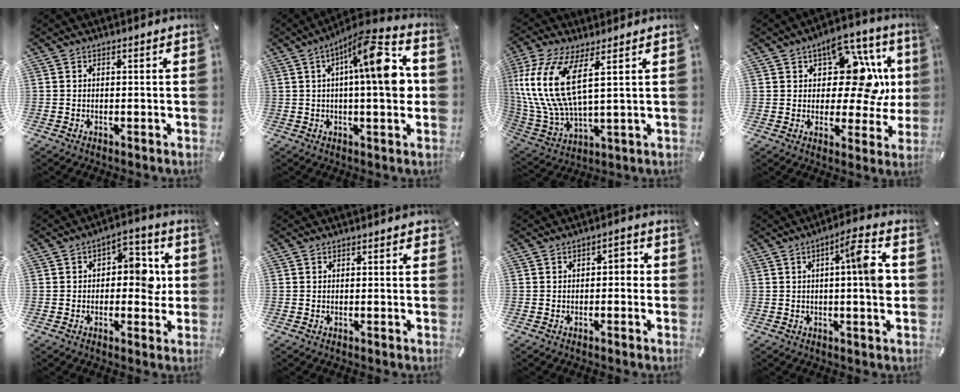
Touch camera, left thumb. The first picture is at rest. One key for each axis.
{"total": 16.3, "fx": 3.0, "fy": 3.9, "fz": 15.6, "tx": -0.231, "ty": -0.007, "tz": 0.038}
{"total": 15.9, "fx": 6.0, "fy": 5.9, "fz": 13.5, "tx": -0.316, "ty": -0.026, "tz": 0.102}
{"total": 15.3, "fx": 5.2, "fy": 9.1, "fz": 11.1, "tx": -0.153, "ty": -0.042, "tz": 0.091}
{"total": 8.2, "fx": 0.1, "fy": 5.4, "fz": 6.1, "tx": -0.068, "ty": 0.002, "tz": -0.008}
{"total": 0.7, "fx": 0.3, "fy": 0.4, "fz": 0.5, "tx": -0.002, "ty": 0.001, "tz": 0.003}
{"total": 2.6, "fx": -0.6, "fy": 1.6, "fz": 2.0, "tx": -0.031, "ty": 0.010, "tz": -0.018}
{"total": 10.8, "fx": 1.2, "fy": 1.5, "fz": 10.6, "tx": -0.157, "ty": -0.002, "tz": 0.009}